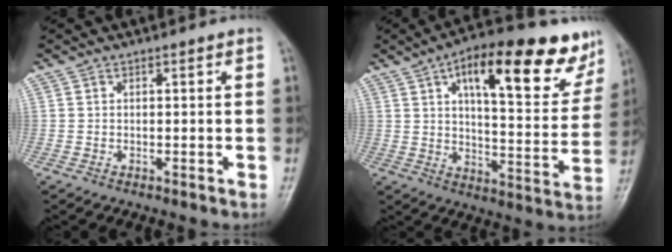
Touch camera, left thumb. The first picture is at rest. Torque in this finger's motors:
{"motor_torque": [1.03, 1.05, 1.63, -1.15, 0.13]}